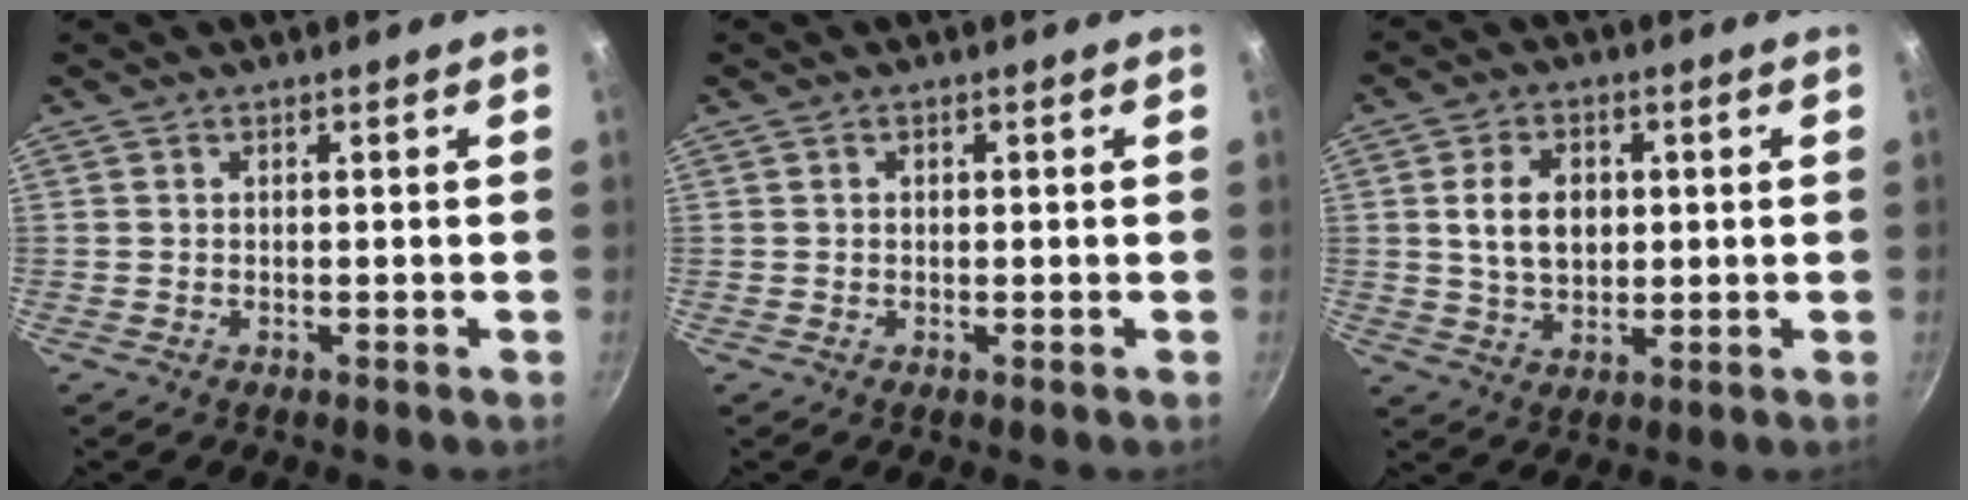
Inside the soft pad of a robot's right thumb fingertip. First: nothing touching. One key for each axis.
{"total": 0.7, "fx": 0.1, "fy": 0.6, "fz": 0.4, "tx": -0.004, "ty": 0.005, "tz": 0.002}
{"total": 8.4, "fx": 1.2, "fy": 5.9, "fz": 5.9, "tx": -0.085, "ty": -0.001, "tz": 0.022}